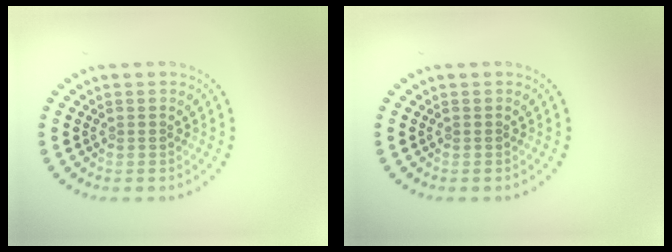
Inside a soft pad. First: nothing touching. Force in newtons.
{"total": 0.0}